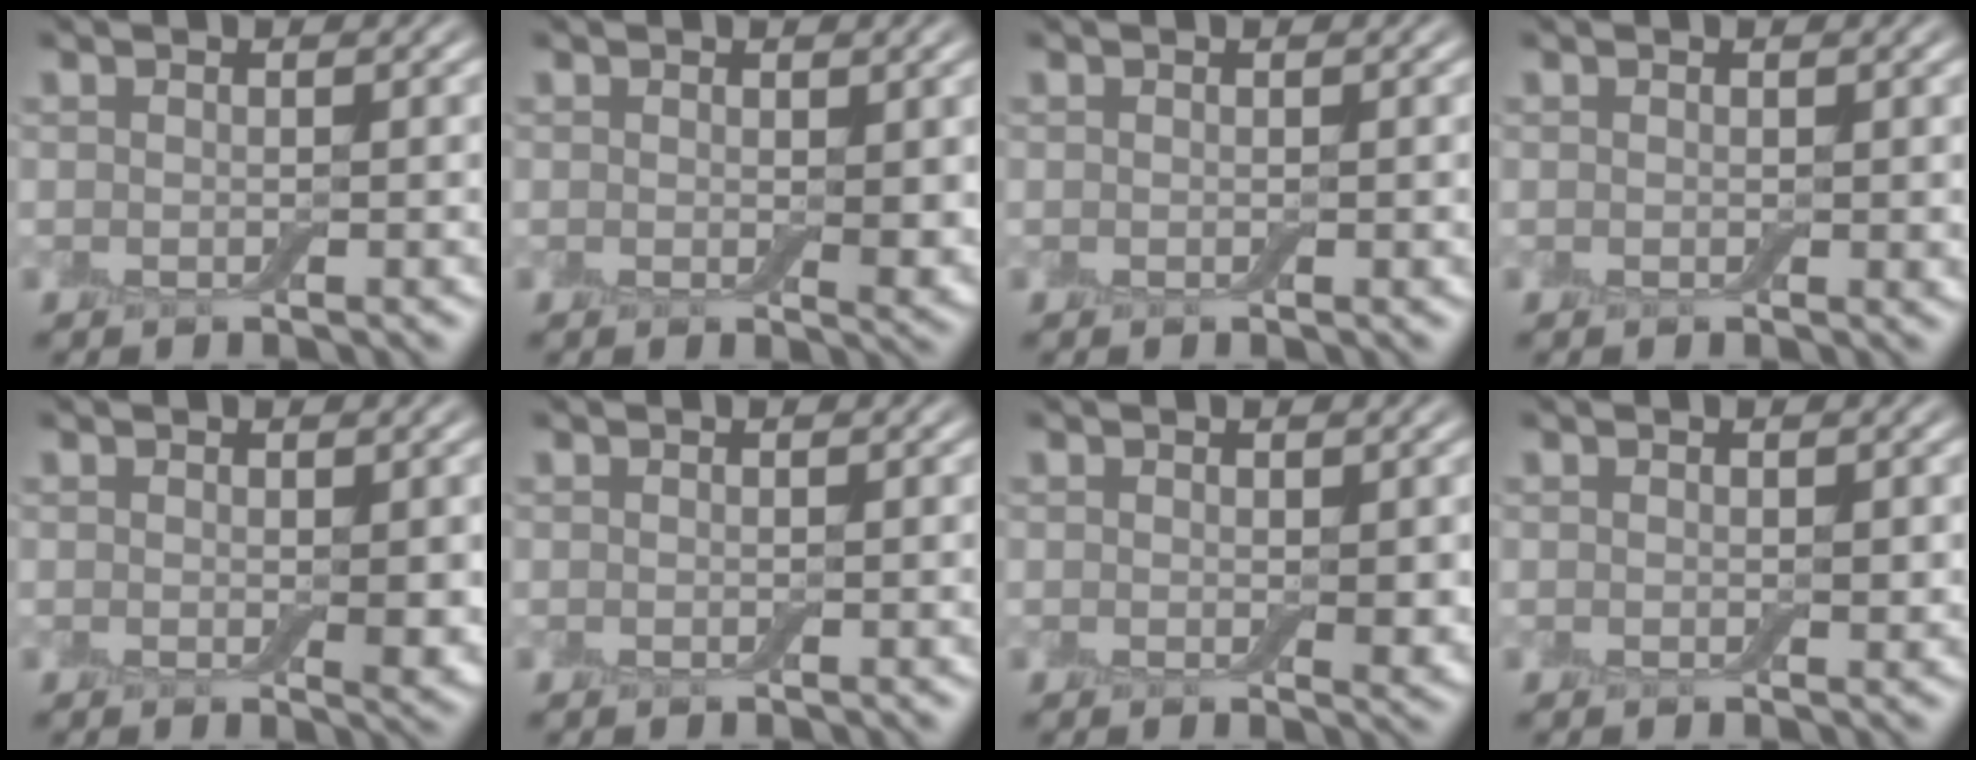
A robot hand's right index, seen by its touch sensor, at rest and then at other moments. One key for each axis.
{"total": 1.9, "fx": 0.4, "fy": 0.9, "fz": 1.7, "tx": -0.019, "ty": -0.007, "tz": 0.009}
{"total": 0.0}
{"total": 0.5, "fx": 0.2, "fy": 0.3, "fz": 0.3, "tx": -0.001, "ty": 0.001, "tz": 0.002}
{"total": 2.0, "fx": 0.1, "fy": 0.8, "fz": 1.8, "tx": -0.022, "ty": -0.007, "tz": 0.003}
{"total": 0.0}
{"total": 1.6, "fx": 0.2, "fy": 0.8, "fz": 1.4, "tx": -0.014, "ty": -0.005, "tz": 0.005}
{"total": 0.6, "fx": 0.1, "fy": 0.4, "fz": 0.5, "tx": -0.004, "ty": -0.001, "tz": 0.001}